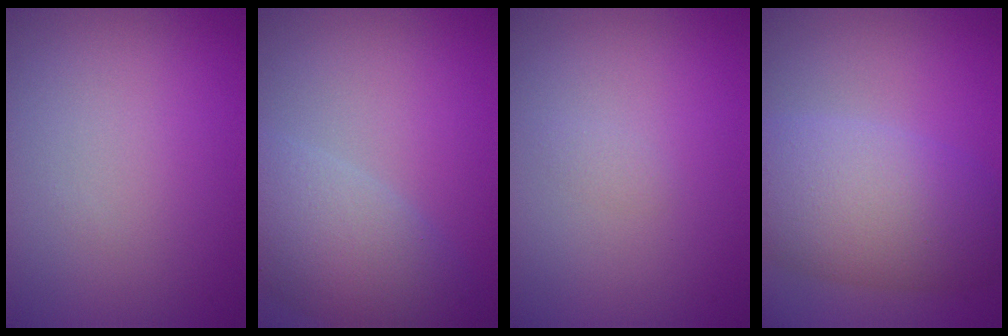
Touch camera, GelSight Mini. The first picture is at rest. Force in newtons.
{"total": 6.1, "press": 6.1, "slide": 0.6}
{"total": 0.5, "press": 0.5, "slide": 0.1}
{"total": 8.1, "press": 8.1, "slide": 0.4}